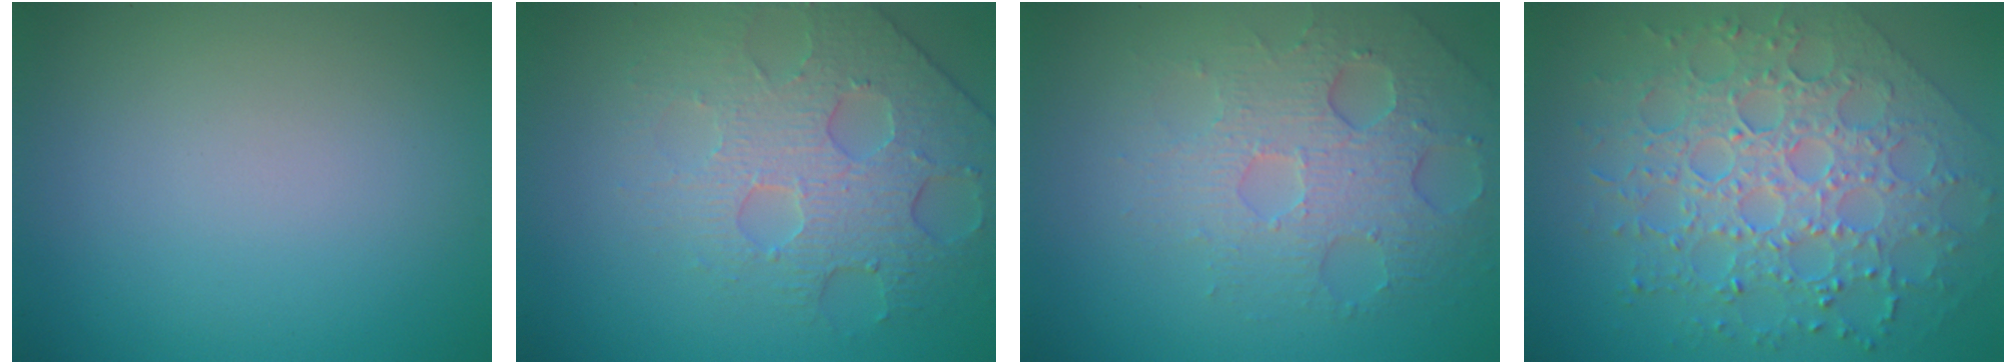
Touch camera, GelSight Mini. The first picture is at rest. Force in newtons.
{"total": 4.7, "press": 4.4, "slide": 1.6}
{"total": 4.8, "press": 4.0, "slide": 2.5}
{"total": 8.8, "press": 6.3, "slide": 6.1}